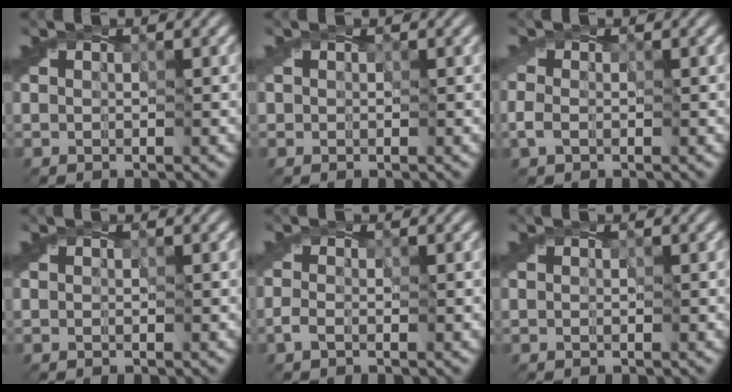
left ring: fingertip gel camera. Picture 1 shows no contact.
{"total": 0.0}
{"total": 1.0, "force": [-0.5, 0.6, 0.7], "torque": [-0.017, 0.004, -0.014]}
{"total": 0.0}
{"total": 0.7, "force": [-0.5, 0.2, 0.5], "torque": [-0.014, 0.003, -0.015]}
{"total": 0.0}